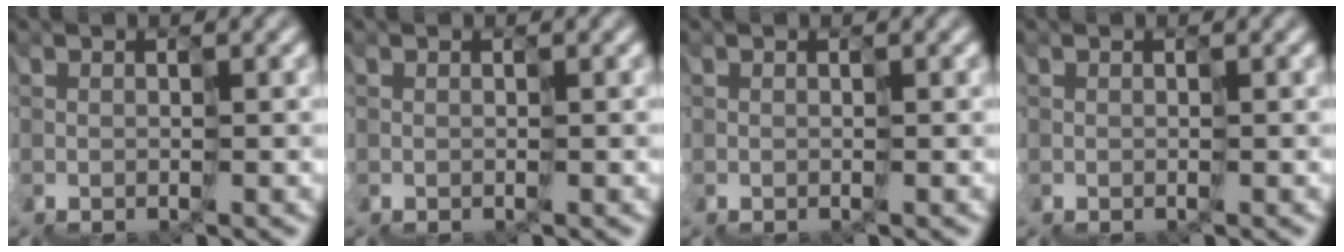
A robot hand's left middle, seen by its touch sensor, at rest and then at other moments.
{"total": 0.0}
{"total": 0.0}
{"total": 0.0}